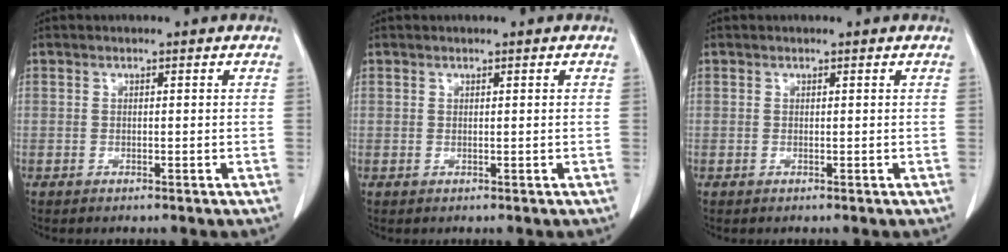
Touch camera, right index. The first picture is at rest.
{"total": 0.0}
{"total": 0.0}